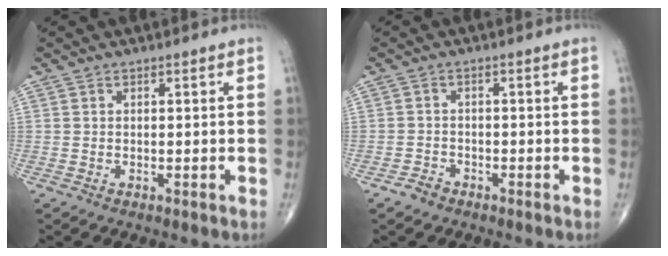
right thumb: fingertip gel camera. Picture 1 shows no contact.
{"total": 2.1, "force": [-1.6, 1.4, 0.3], "torque": [-0.008, 0.007, -0.029]}